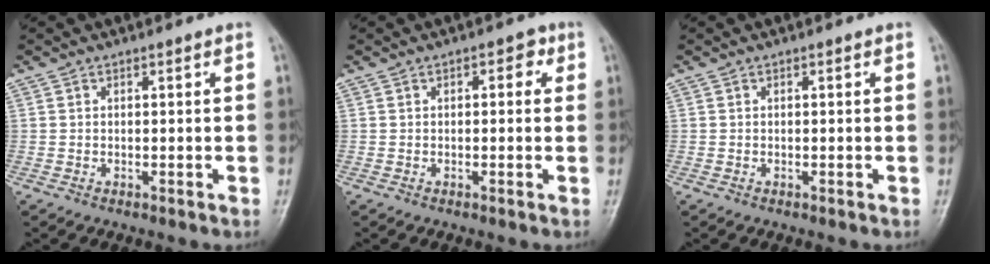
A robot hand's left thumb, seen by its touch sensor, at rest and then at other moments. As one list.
[{"total": 2.7, "force": [0.8, 1.6, 2.0], "torque": [-0.005, 0.005, 0.001]}, {"total": 0.0}]